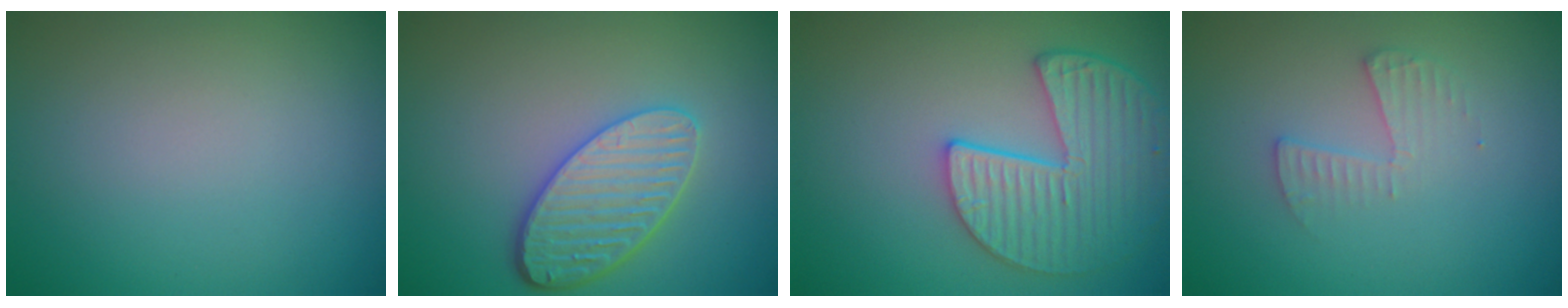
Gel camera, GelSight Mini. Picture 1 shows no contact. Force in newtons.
{"total": 4.7, "press": 3.9, "slide": 2.6}
{"total": 4.9, "press": 4.7, "slide": 1.6}
{"total": 1.6, "press": 1.6, "slide": 0.1}